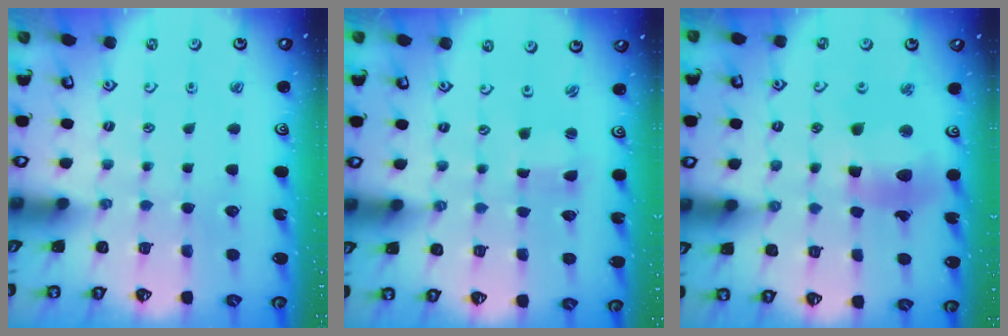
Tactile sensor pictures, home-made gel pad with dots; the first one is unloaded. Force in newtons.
{"total": 1.1, "press": 1.1, "slide": 0.2}
{"total": 12.6, "press": 12.5, "slide": 1.8}